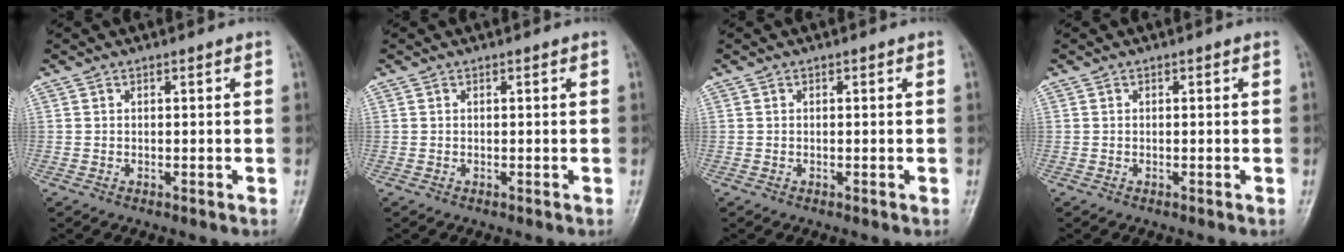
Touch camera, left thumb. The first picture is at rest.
{"total": 0.0}
{"total": 0.0}
{"total": 0.0}